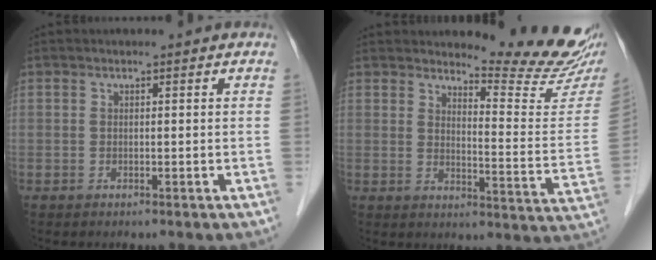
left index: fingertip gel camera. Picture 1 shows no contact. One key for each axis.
{"total": 13.3, "fx": 12.8, "fy": -0.4, "fz": 3.7, "tx": -0.047, "ty": -0.103, "tz": 0.148}